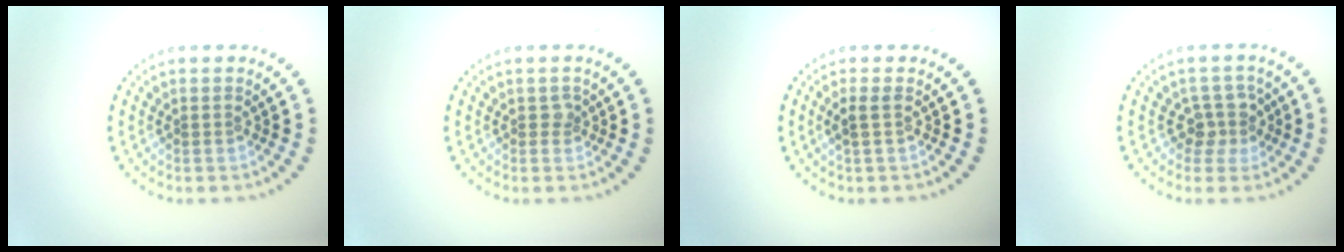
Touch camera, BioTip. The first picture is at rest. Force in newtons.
{"total": 0.8, "press": 0.6, "slide": 0.5}
{"total": 1.2, "press": 1.0, "slide": 0.6}
{"total": 2.2, "press": 1.8, "slide": 1.3}